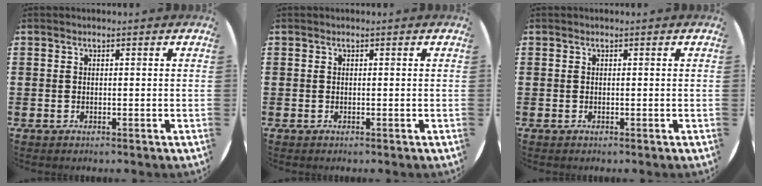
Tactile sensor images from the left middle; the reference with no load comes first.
{"total": 0.0}
{"total": 0.0}